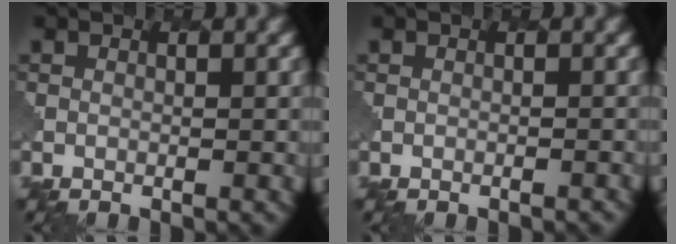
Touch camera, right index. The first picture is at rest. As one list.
[{"total": 0.6, "force": [-0.5, 0.2, 0.4], "torque": [0.007, 0.007, -0.011]}]